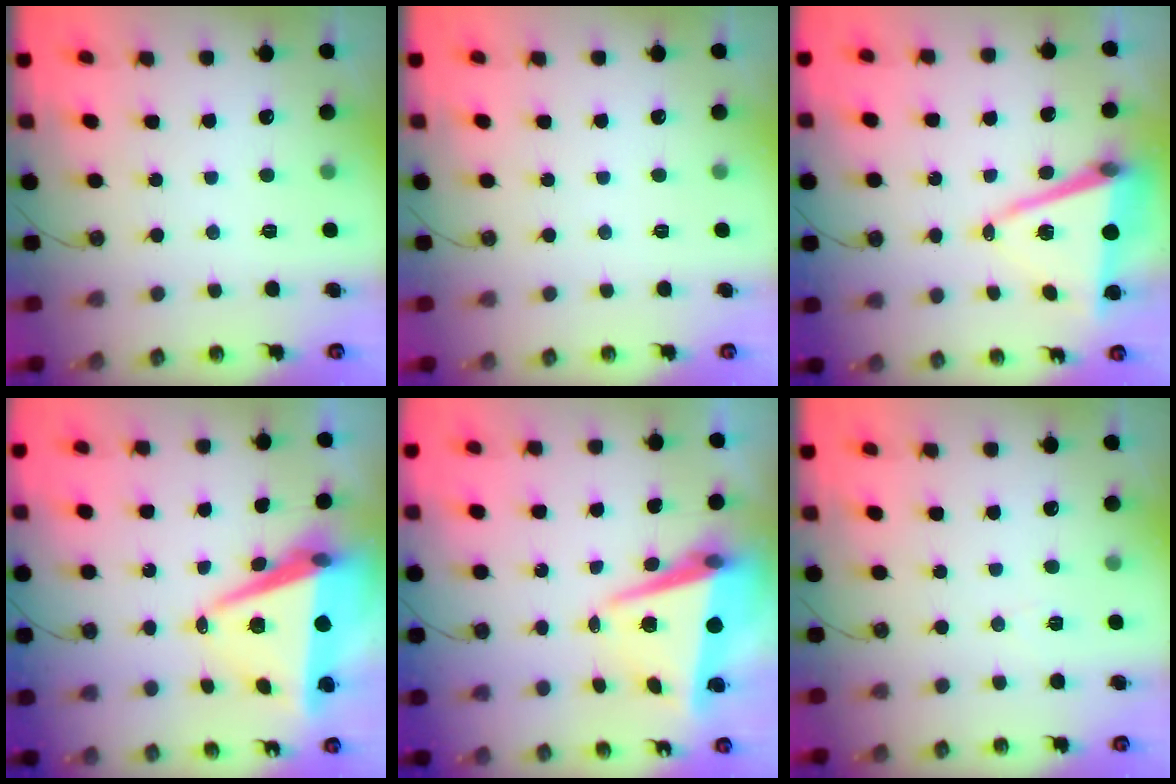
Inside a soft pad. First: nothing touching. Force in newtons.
{"total": 0.0}
{"total": 11.0, "press": 10.2, "slide": 4.1}
{"total": 11.2, "press": 10.5, "slide": 4.0}
{"total": 8.3, "press": 8.0, "slide": 2.2}
{"total": 4.0, "press": 3.6, "slide": 1.8}